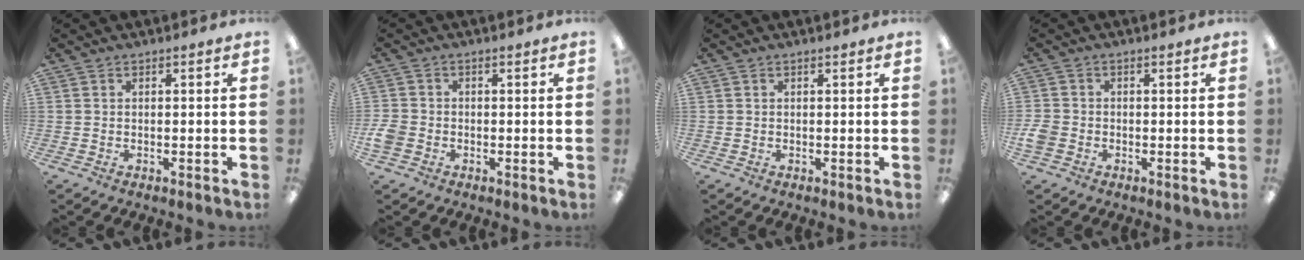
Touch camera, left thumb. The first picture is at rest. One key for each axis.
{"total": 3.7, "fx": -1.2, "fy": 3.0, "fz": 1.8, "tx": -0.041, "ty": 0.004, "tz": -0.023}
{"total": 0.0}
{"total": 3.4, "fx": -1.1, "fy": 2.8, "fz": 1.7, "tx": -0.031, "ty": 0.006, "tz": -0.020}